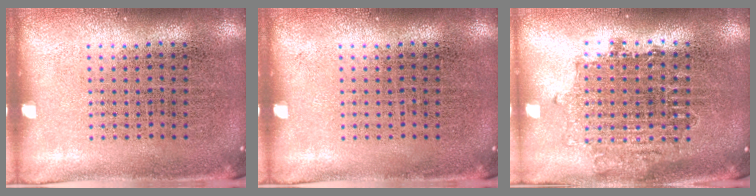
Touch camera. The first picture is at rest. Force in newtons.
{"total": 0.0}
{"total": 1.5, "press": 1.3, "slide": 0.8}